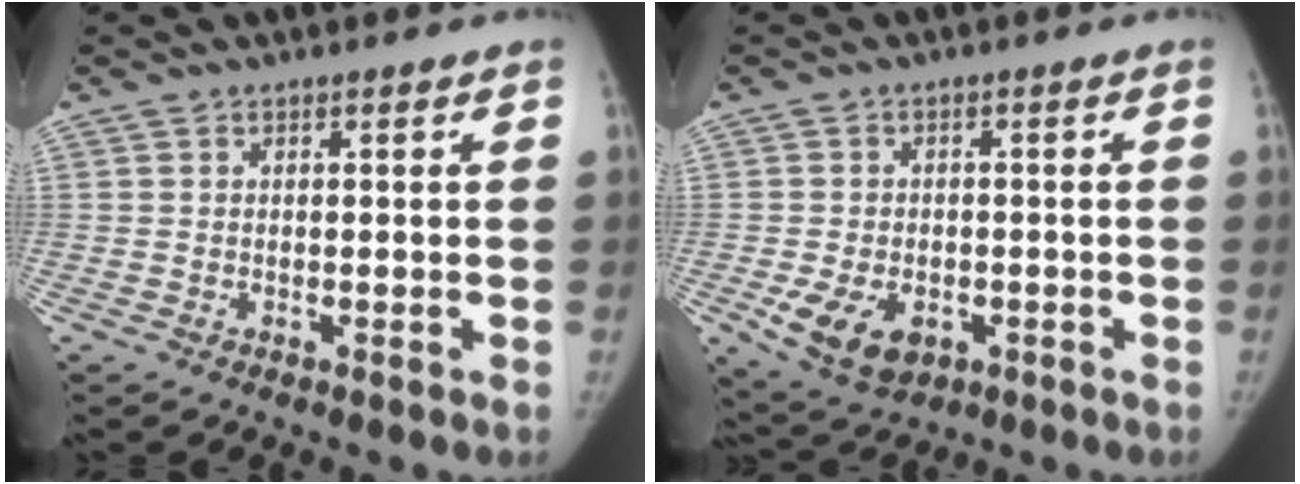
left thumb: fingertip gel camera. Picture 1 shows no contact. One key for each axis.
{"total": 8.6, "fx": -2.9, "fy": 5.8, "fz": 5.6, "tx": -0.090, "ty": -0.001, "tz": -0.036}